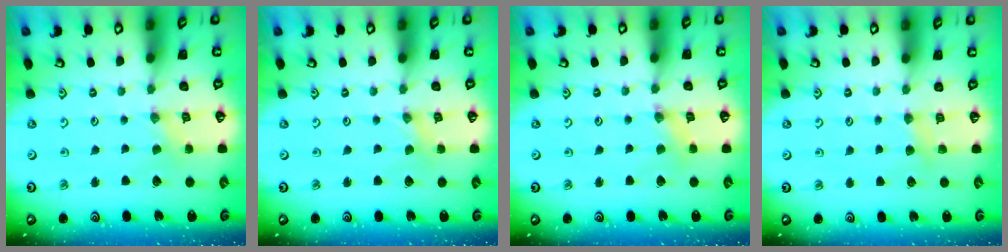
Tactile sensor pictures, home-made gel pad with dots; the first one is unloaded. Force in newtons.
{"total": 0.0}
{"total": 1.3, "press": 1.3, "slide": 0.3}
{"total": 4.4, "press": 4.3, "slide": 0.6}